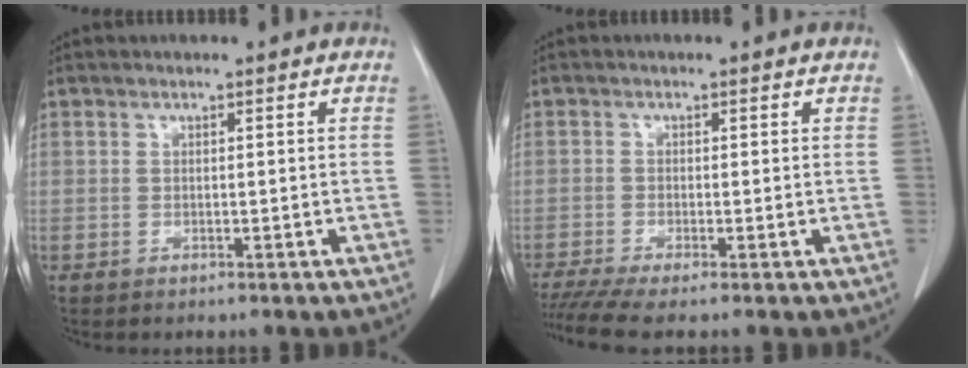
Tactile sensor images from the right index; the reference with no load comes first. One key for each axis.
{"total": 4.2, "fx": -3.1, "fy": 0.0, "fz": 2.9, "tx": -0.055, "ty": -0.008, "tz": -0.059}